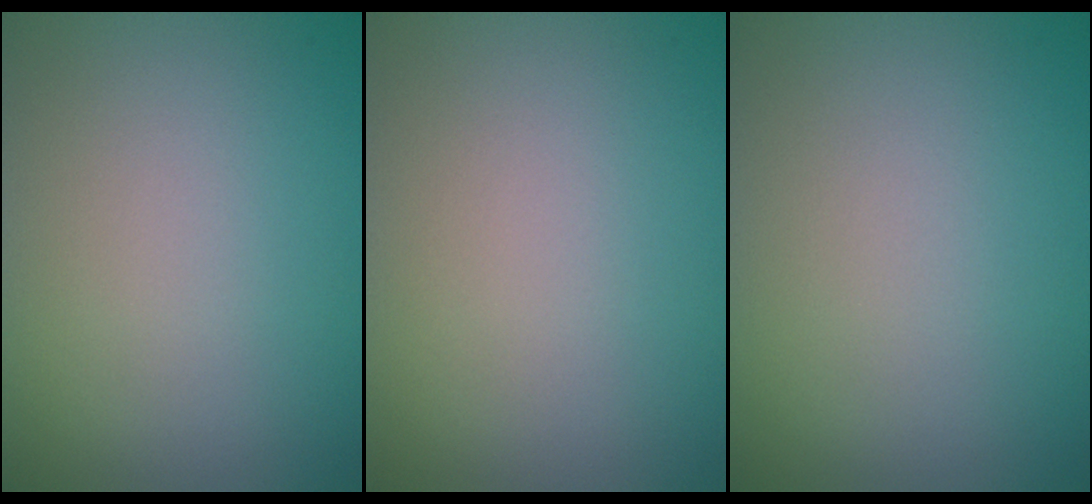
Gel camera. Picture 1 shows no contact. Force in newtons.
{"total": 0.0}
{"total": 0.0}